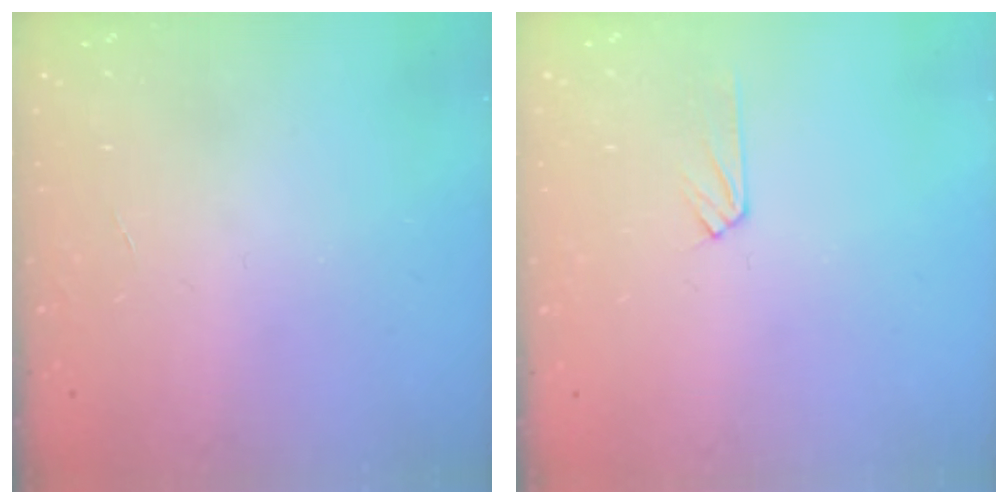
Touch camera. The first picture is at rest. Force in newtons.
{"total": 3.8, "press": 3.7, "slide": 0.6}